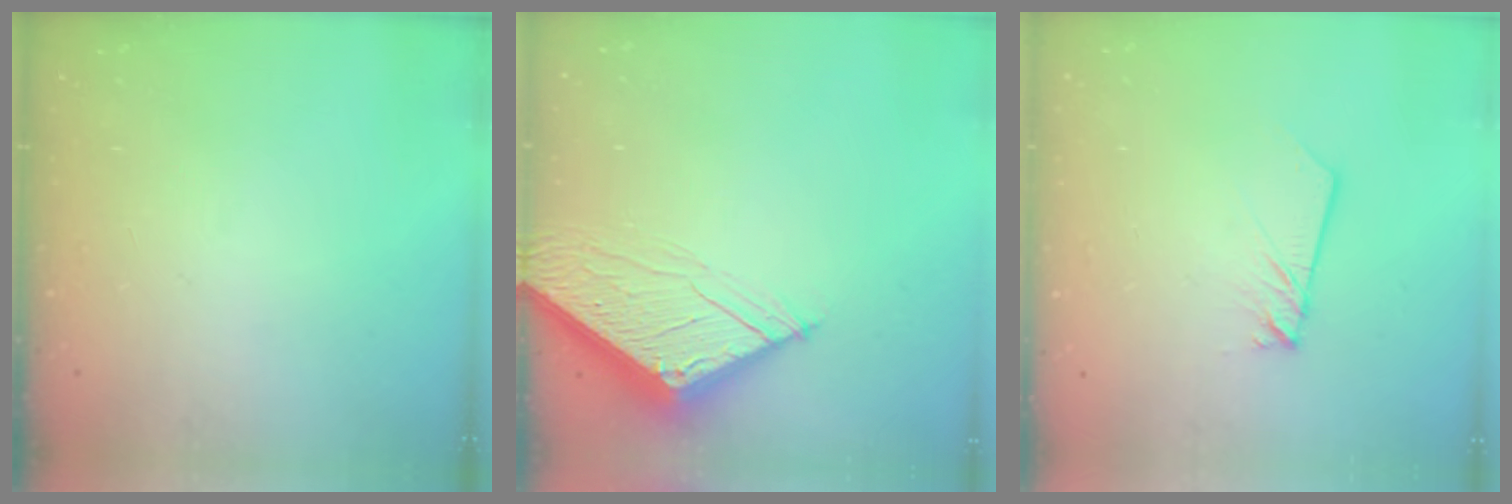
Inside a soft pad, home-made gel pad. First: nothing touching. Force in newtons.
{"total": 6.6, "press": 6.6, "slide": 0.7}
{"total": 2.0, "press": 2.0, "slide": 0.2}